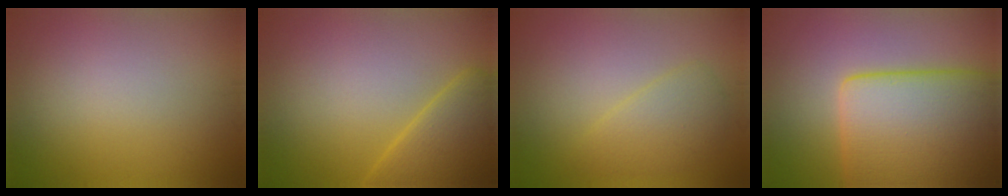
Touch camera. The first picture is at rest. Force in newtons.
{"total": 4.6, "press": 4.6, "slide": 0.3}
{"total": 2.7, "press": 2.7, "slide": 0.2}
{"total": 12.0, "press": 12.0, "slide": 0.1}